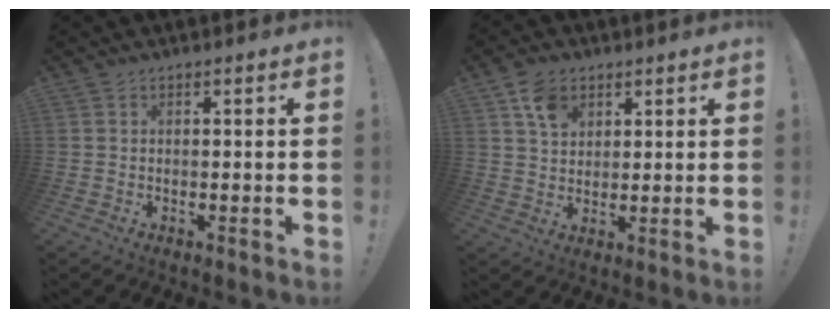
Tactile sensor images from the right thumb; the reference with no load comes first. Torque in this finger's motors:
{"motor_torque": [-0.45, 0.79, 0.13, -0.14, 0.00]}